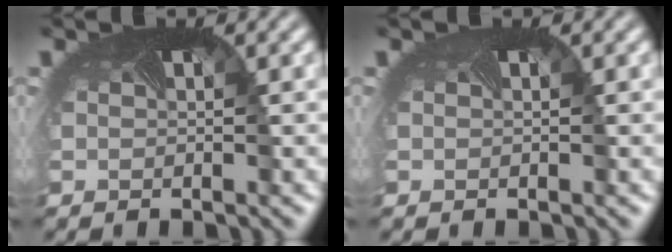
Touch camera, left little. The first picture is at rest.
{"total": 0.0}